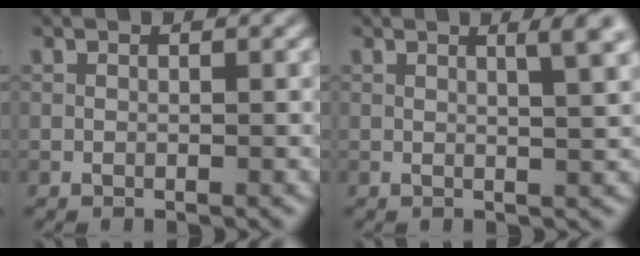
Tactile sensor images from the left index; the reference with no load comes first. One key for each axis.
{"total": 2.7, "fx": 1.2, "fy": 0.5, "fz": 2.4, "tx": -0.023, "ty": 0.010, "tz": 0.015}